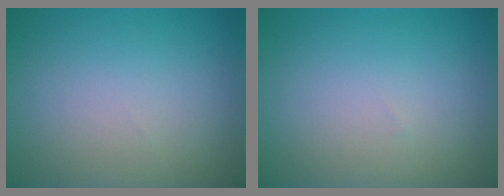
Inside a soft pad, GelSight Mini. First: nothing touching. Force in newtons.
{"total": 0.0}